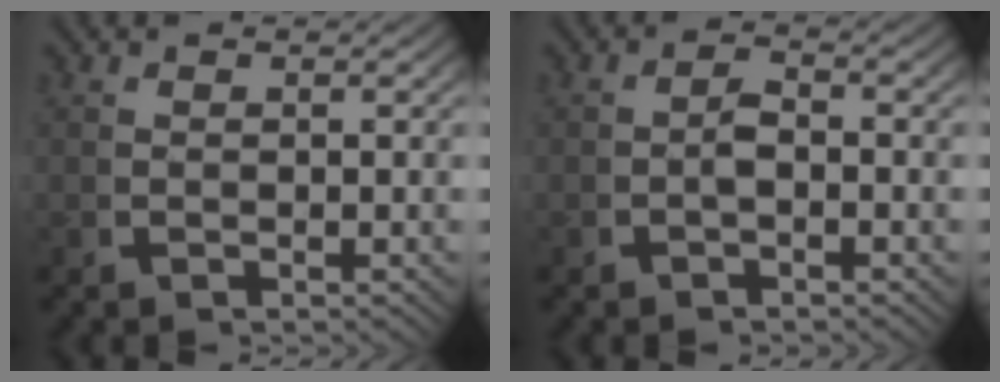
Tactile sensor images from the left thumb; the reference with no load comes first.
{"total": 1.7, "force": [-0.9, 0.8, 1.1], "torque": [-0.020, -0.004, -0.016]}